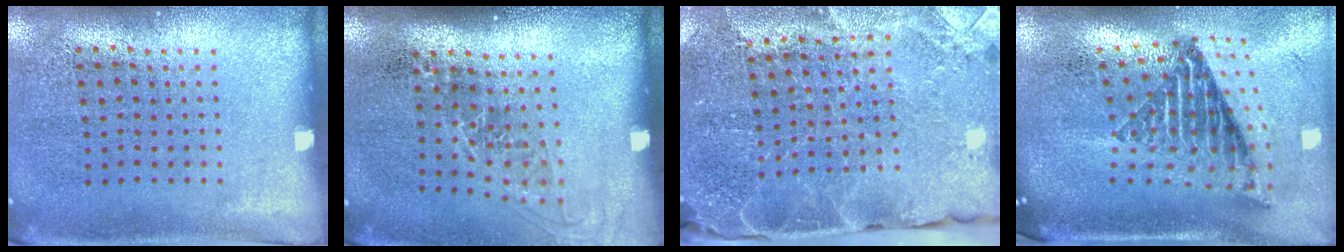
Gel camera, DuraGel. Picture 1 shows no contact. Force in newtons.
{"total": 1.4, "press": 1.1, "slide": 0.9}
{"total": 3.1, "press": 3.0, "slide": 0.7}
{"total": 2.6, "press": 1.7, "slide": 2.0}